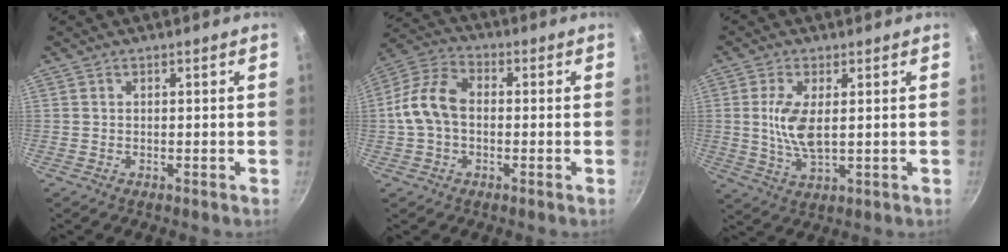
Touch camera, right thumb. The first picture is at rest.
{"total": 10.3, "force": [-0.4, 7.0, 7.5], "torque": [-0.149, 0.032, -0.017]}
{"total": 7.4, "force": [0.9, 3.1, 6.6], "torque": [-0.141, -0.012, 0.021]}